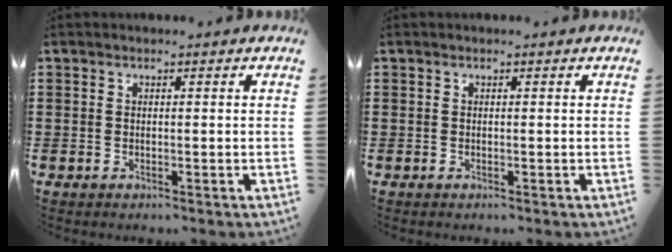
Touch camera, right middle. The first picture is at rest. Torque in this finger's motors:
{"motor_torque": [-0.05, -0.08, 0.00, 0.01]}